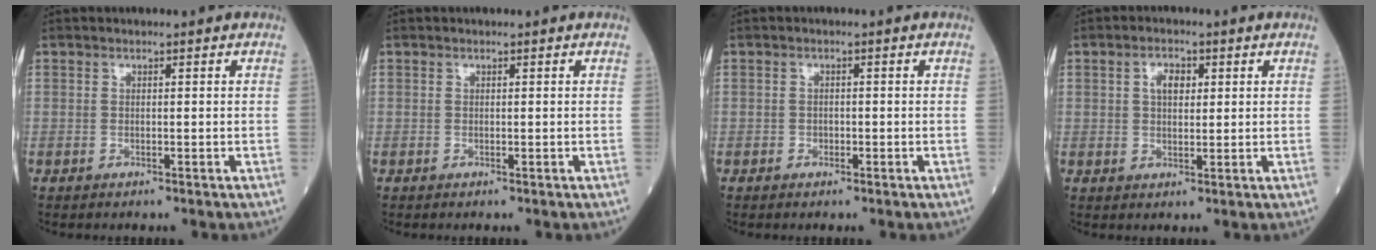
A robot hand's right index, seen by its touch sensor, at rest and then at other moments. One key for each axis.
{"total": 0.0}
{"total": 0.8, "fx": -0.3, "fy": 0.7, "fz": 0.3, "tx": 0.000, "ty": 0.003, "tz": -0.003}
{"total": 3.3, "fx": 1.1, "fy": 1.9, "fz": 2.5, "tx": -0.047, "ty": 0.006, "tz": 0.020}